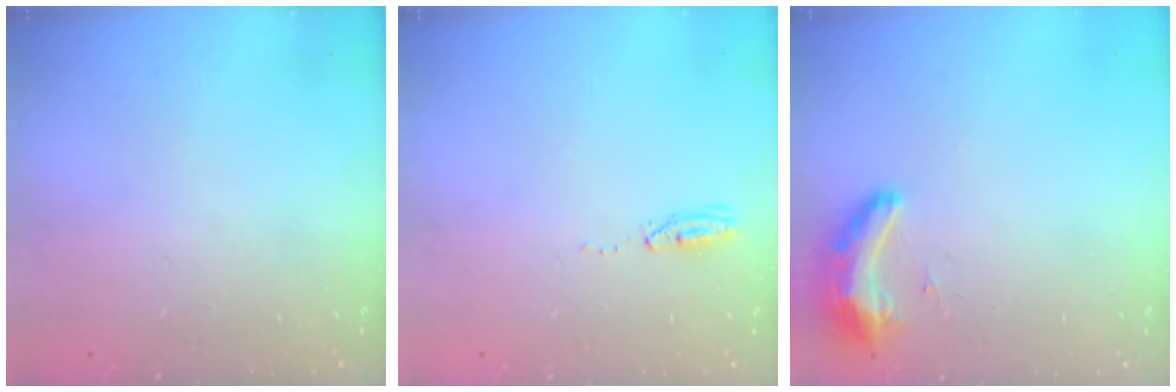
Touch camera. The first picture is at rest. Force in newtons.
{"total": 3.8, "press": 3.7, "slide": 1.1}
{"total": 11.5, "press": 9.6, "slide": 6.3}